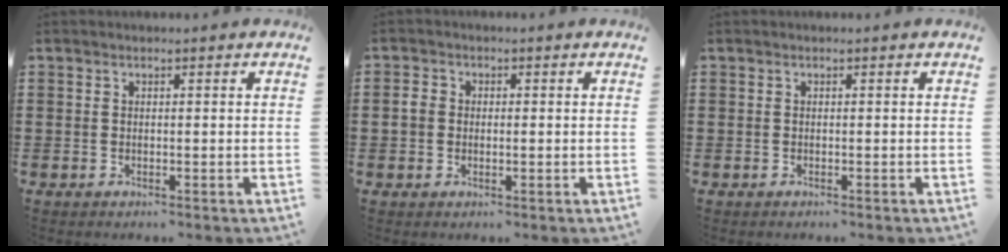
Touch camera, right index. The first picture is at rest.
{"total": 1.8, "force": [-0.1, 1.5, 1.0], "torque": [-0.023, 0.008, -0.005]}
{"total": 0.0}